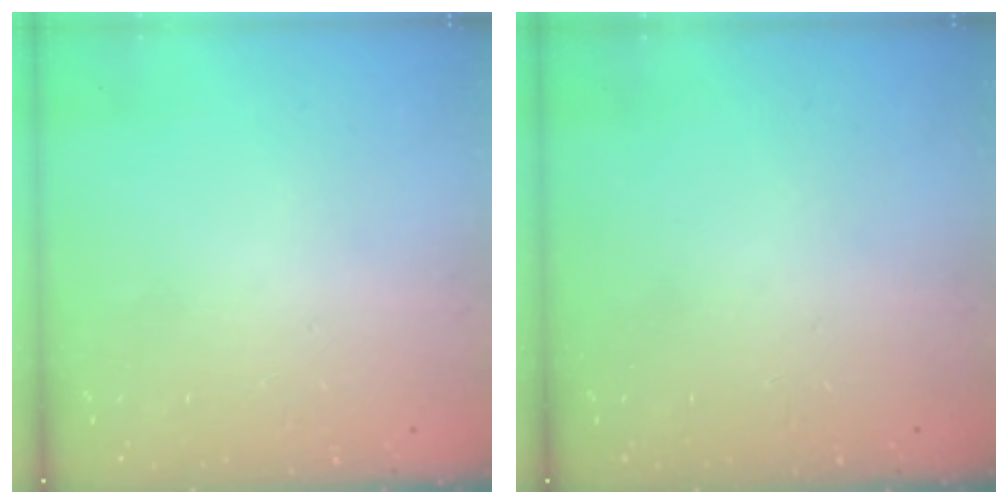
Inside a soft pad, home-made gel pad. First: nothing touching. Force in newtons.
{"total": 0.0}